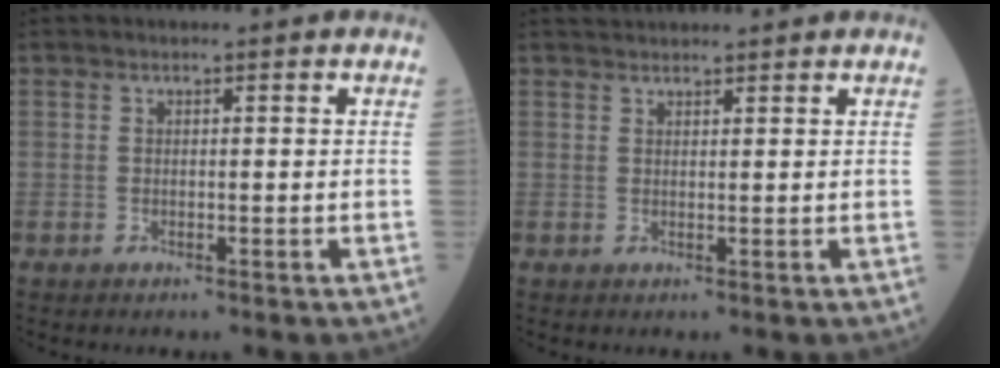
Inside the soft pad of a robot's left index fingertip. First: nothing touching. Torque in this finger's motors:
{"motor_torque": [-0.10, -0.83, 0.20, 0.08]}